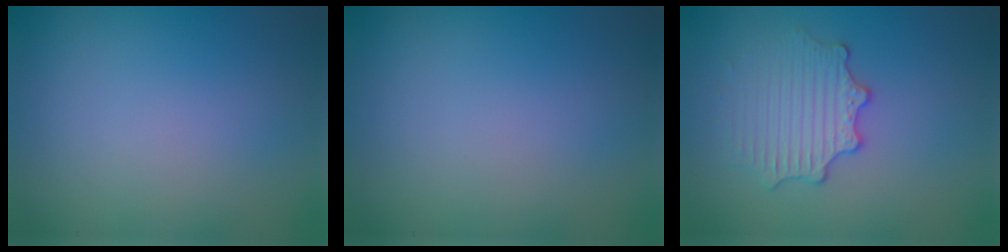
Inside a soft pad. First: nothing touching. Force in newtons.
{"total": 0.0}
{"total": 2.9, "press": 2.8, "slide": 0.9}